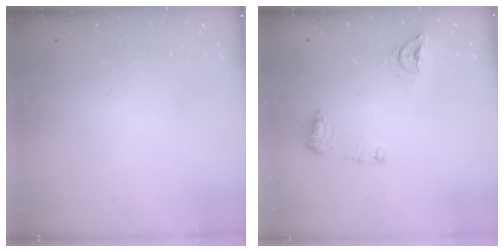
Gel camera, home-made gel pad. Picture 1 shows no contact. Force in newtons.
{"total": 8.5, "press": 8.5, "slide": 0.1}